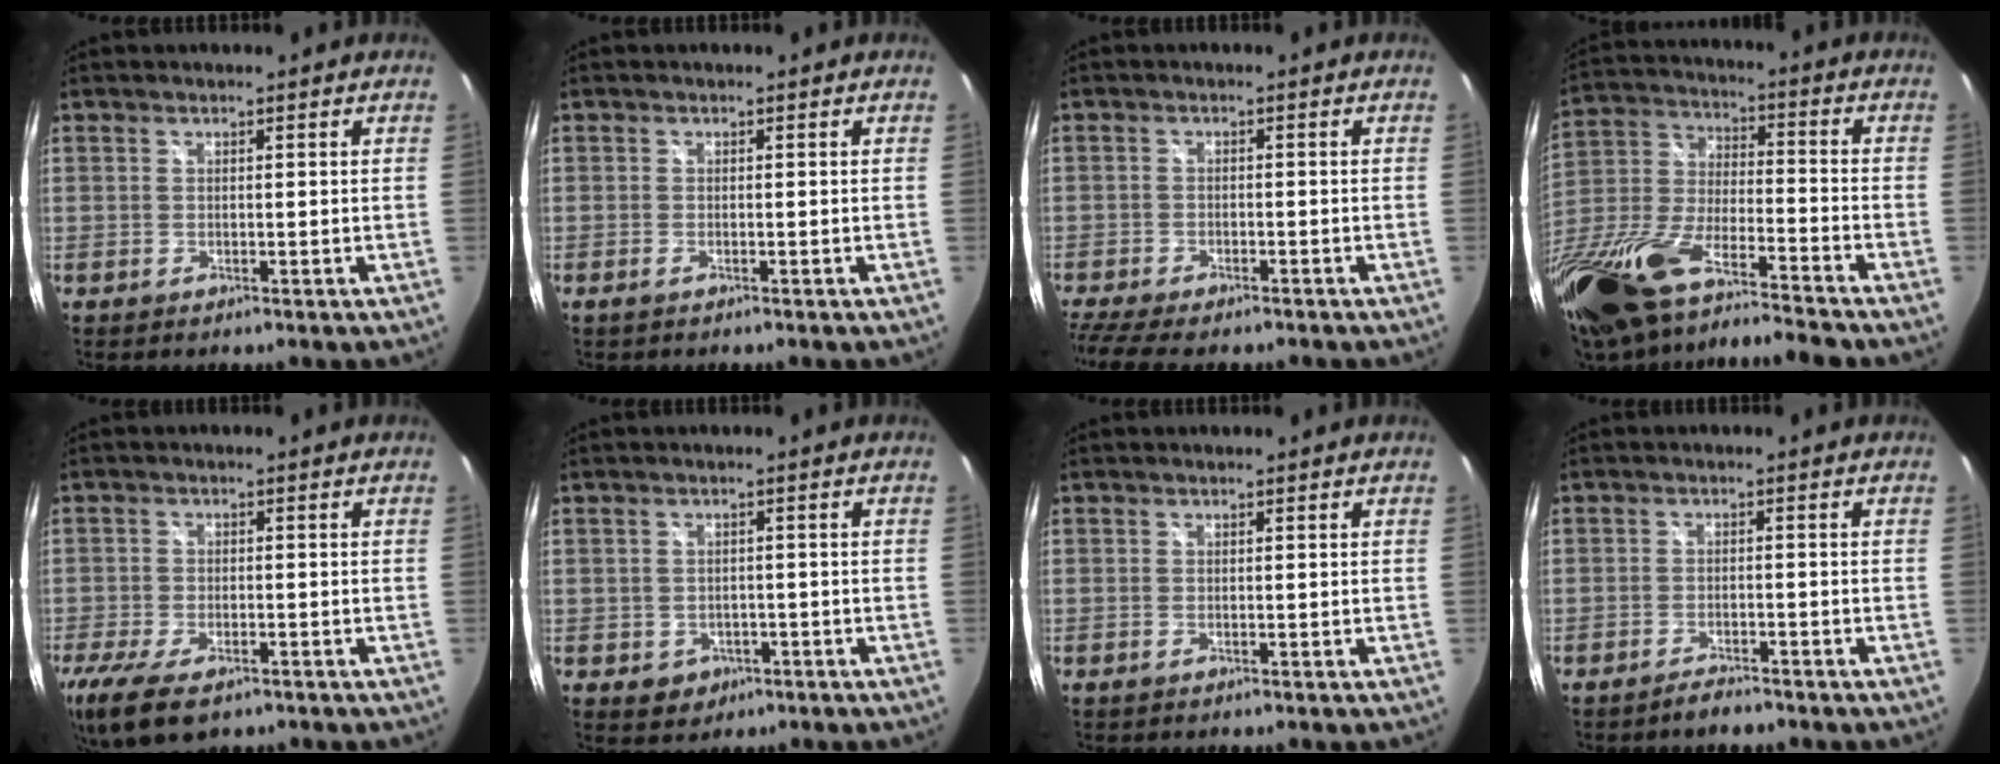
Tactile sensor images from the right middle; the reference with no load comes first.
{"total": 0.6, "force": [-0.5, 0.0, 0.3], "torque": [-0.008, -0.002, -0.012]}
{"total": 9.2, "force": [-7.7, 2.5, 4.5], "torque": [-0.118, -0.038, -0.135]}
{"total": 23.5, "force": [-17.4, 6.0, 14.6], "torque": [-0.317, -0.047, -0.325]}
{"total": 10.8, "force": [-6.8, 4.9, 6.7], "torque": [-0.166, -0.044, -0.124]}
{"total": 4.0, "force": [-1.3, 3.6, 1.1], "torque": [-0.033, 0.001, -0.008]}
{"total": 0.0}
{"total": 2.8, "force": [-2.5, 0.7, 1.0], "torque": [-0.029, -0.002, -0.042]}